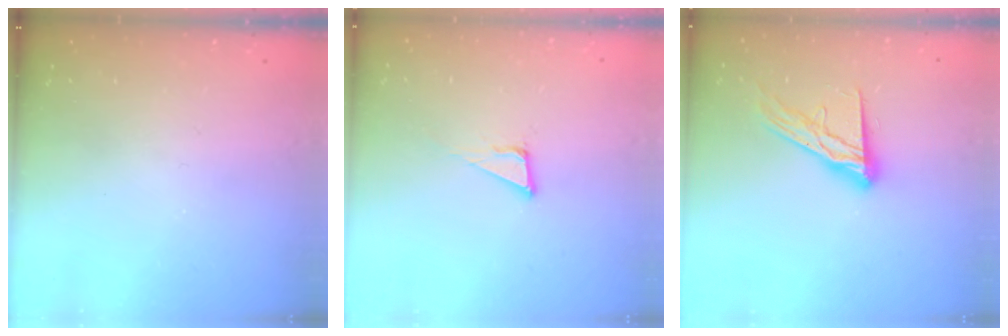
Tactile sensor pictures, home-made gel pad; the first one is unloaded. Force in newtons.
{"total": 3.8, "press": 3.7, "slide": 0.2}
{"total": 13.2, "press": 13.2, "slide": 1.1}